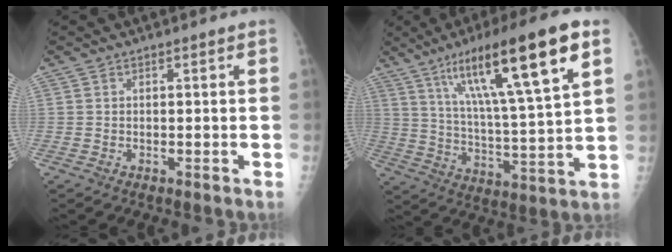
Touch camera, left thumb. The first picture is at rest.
{"total": 21.6, "force": [10.6, 3.1, 18.5], "torque": [-0.294, -0.022, 0.180]}